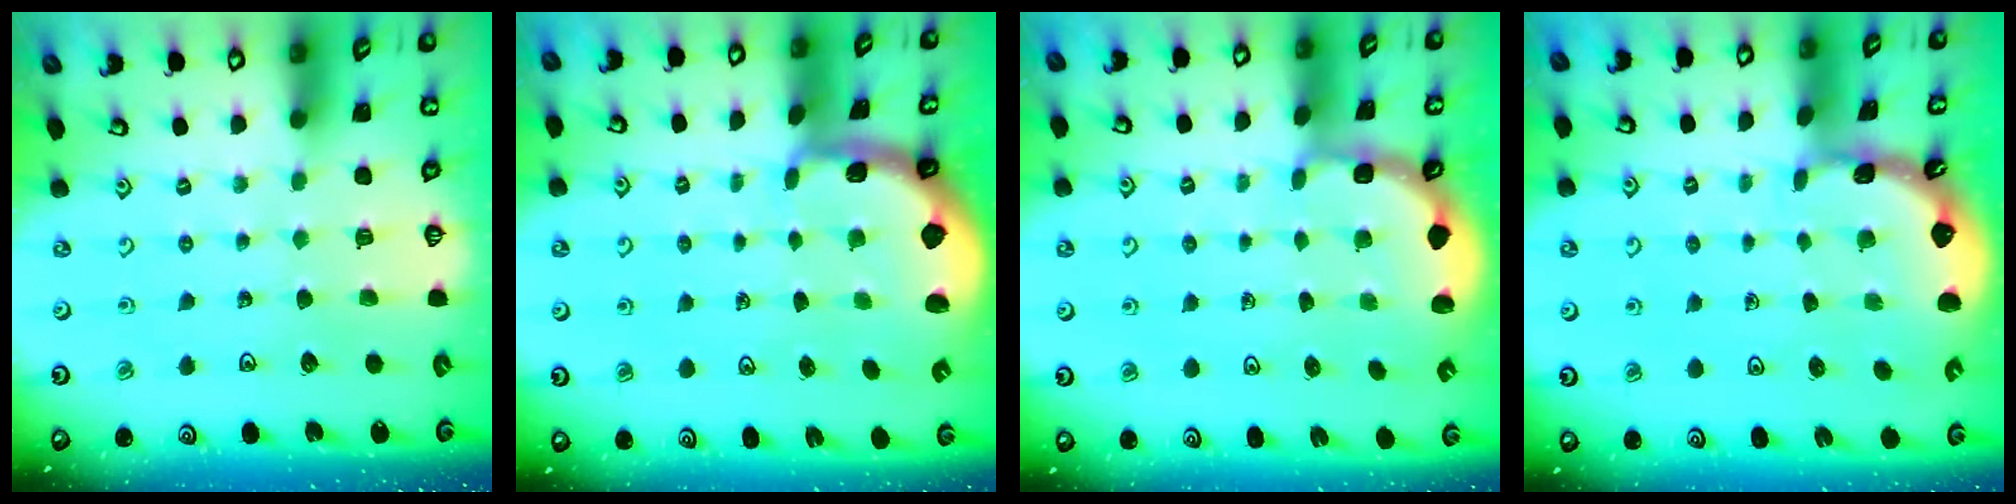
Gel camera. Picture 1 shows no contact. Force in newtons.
{"total": 1.0, "press": 0.9, "slide": 0.4}
{"total": 1.7, "press": 1.4, "slide": 0.9}
{"total": 1.2, "press": 1.1, "slide": 0.2}